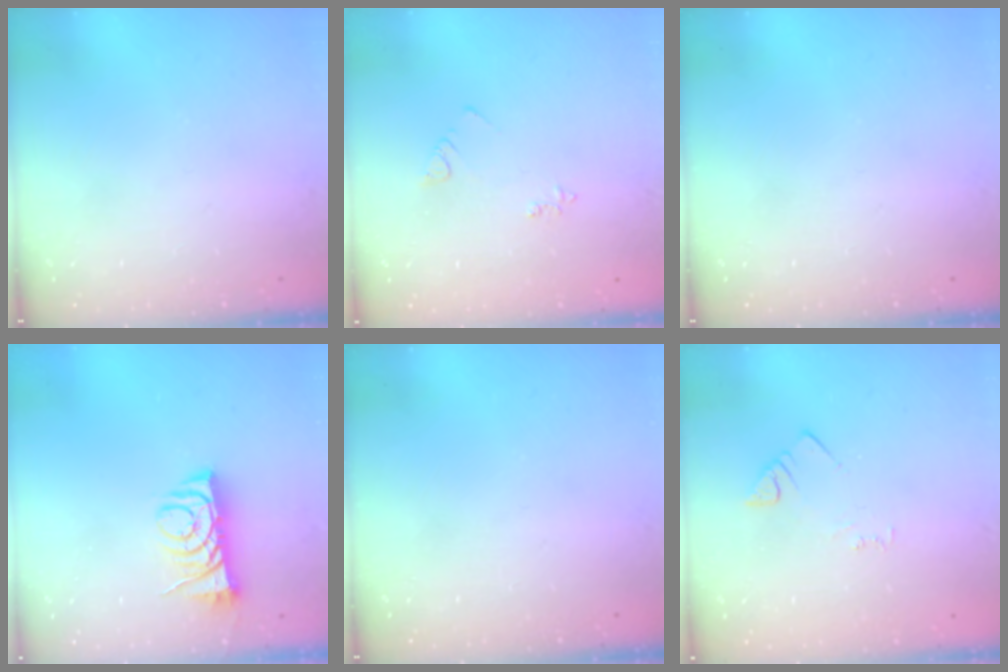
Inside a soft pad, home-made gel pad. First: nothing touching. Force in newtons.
{"total": 3.9, "press": 3.8, "slide": 0.7}
{"total": 0.0}
{"total": 7.1, "press": 7.0, "slide": 0.9}
{"total": 0.0}
{"total": 2.5, "press": 2.5, "slide": 0.4}